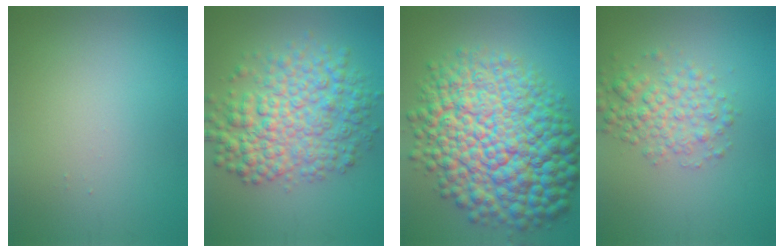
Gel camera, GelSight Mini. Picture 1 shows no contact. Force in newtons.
{"total": 8.1, "press": 8.1, "slide": 0.1}
{"total": 16.5, "press": 16.5, "slide": 0.2}
{"total": 3.9, "press": 3.9, "slide": 0.1}